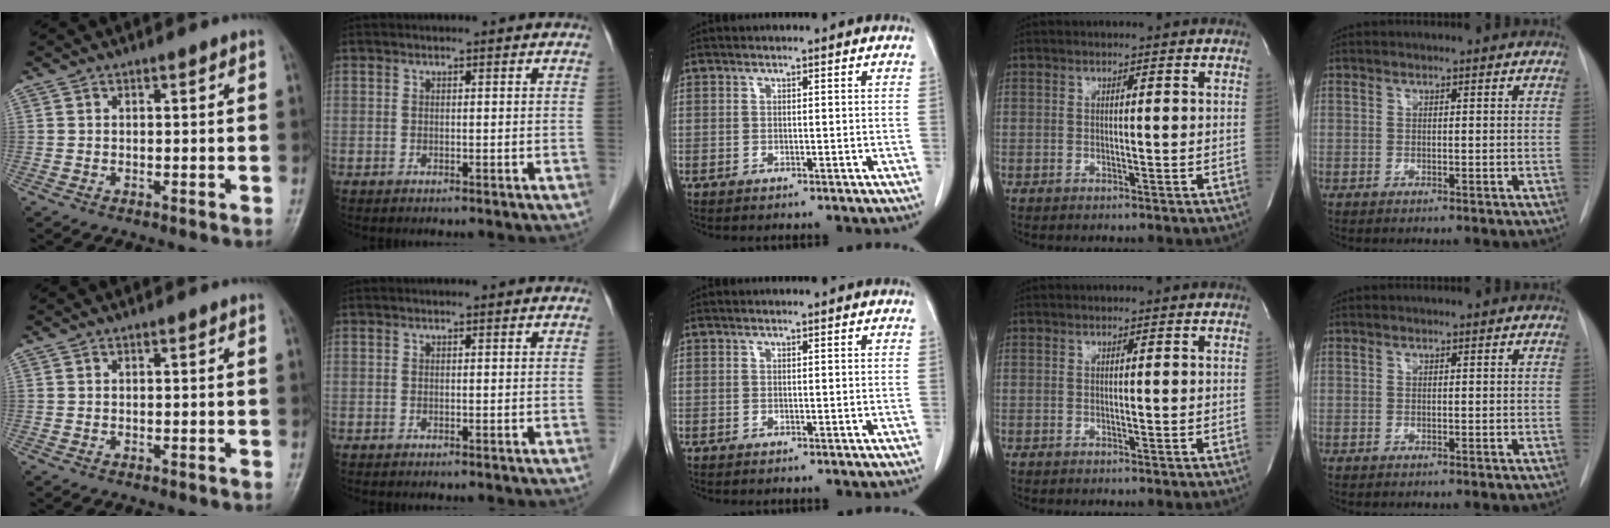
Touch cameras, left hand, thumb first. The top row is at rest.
{}